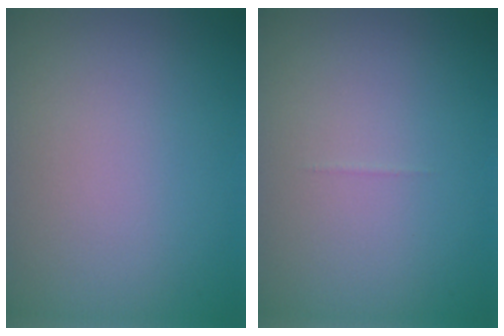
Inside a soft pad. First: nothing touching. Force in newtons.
{"total": 0.0}